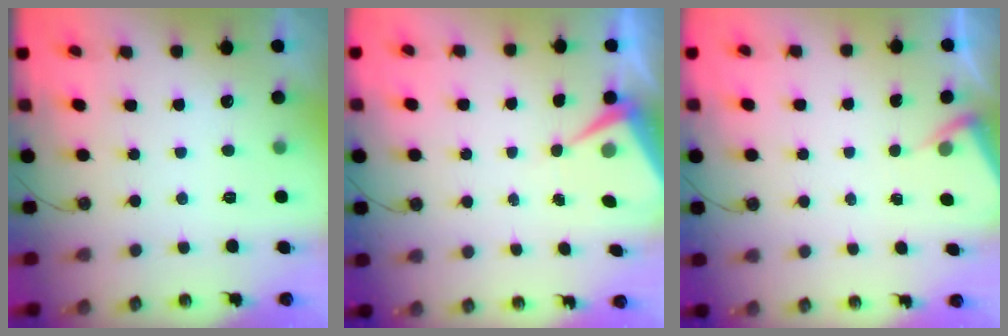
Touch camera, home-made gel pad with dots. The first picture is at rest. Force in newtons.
{"total": 7.3, "press": 7.2, "slide": 0.6}
{"total": 3.0, "press": 3.0, "slide": 0.5}